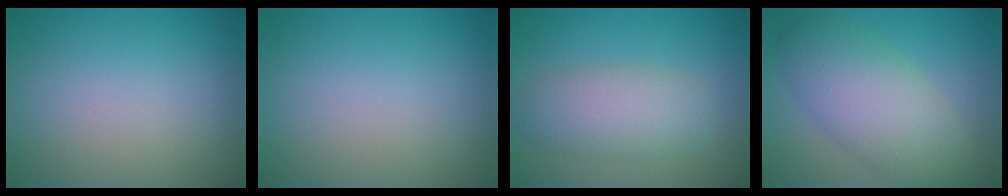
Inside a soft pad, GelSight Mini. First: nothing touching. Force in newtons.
{"total": 0.0}
{"total": 4.4, "press": 4.4, "slide": 0.1}
{"total": 6.8, "press": 6.8, "slide": 0.5}